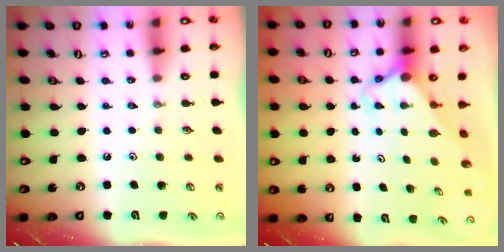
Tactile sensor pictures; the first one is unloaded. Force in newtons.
{"total": 2.7, "press": 2.7, "slide": 0.2}